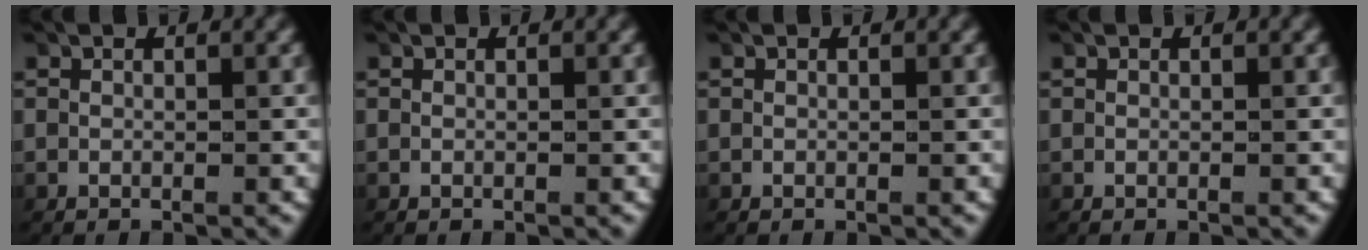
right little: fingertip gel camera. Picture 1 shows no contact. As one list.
[{"total": 0.0}, {"total": 0.0}, {"total": 0.0}]